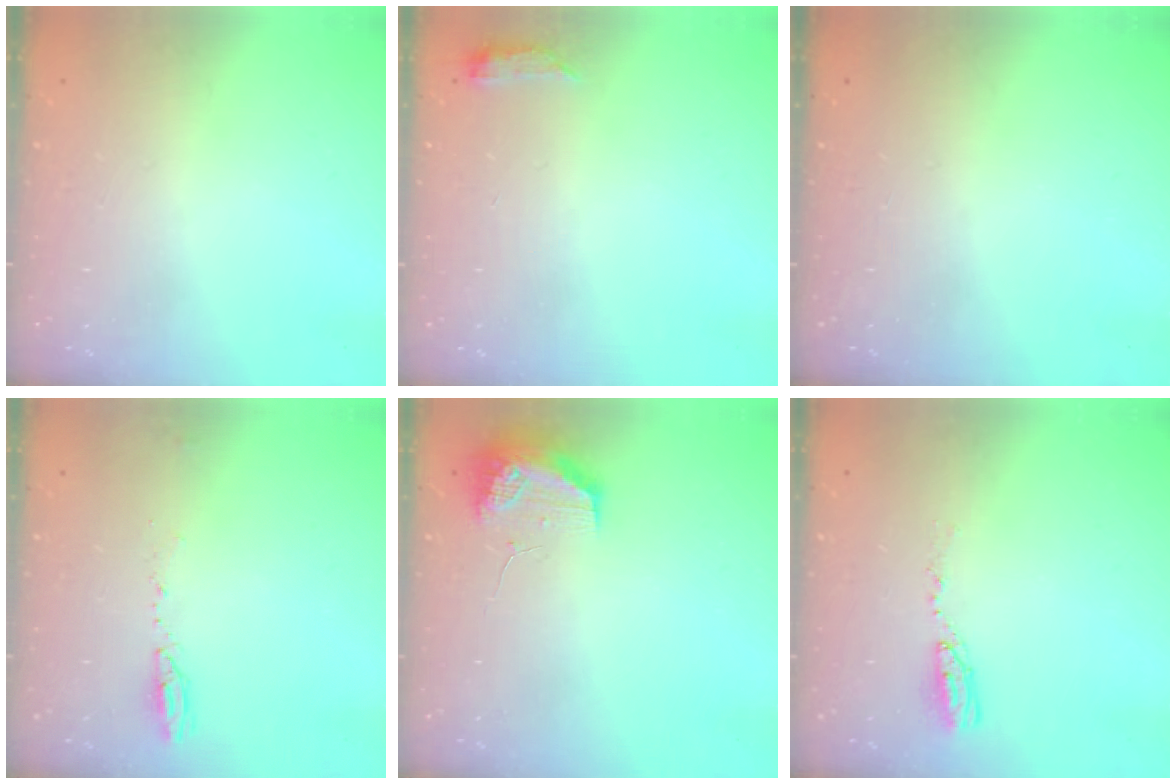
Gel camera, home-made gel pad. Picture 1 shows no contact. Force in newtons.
{"total": 3.5, "press": 3.5, "slide": 0.6}
{"total": 0.0}
{"total": 3.7, "press": 3.6, "slide": 1.1}
{"total": 9.7, "press": 9.6, "slide": 1.5}
{"total": 4.8, "press": 4.7, "slide": 0.4}